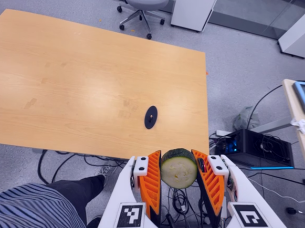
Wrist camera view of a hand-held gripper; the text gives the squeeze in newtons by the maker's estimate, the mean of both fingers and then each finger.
{"total": 12.9, "left": 12.3, "right": 13.5}